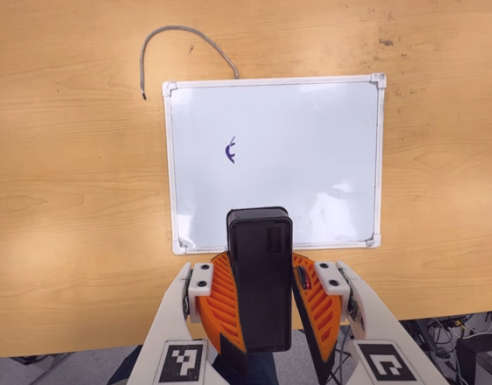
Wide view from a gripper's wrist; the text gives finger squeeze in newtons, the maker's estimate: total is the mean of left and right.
{"total": 10.4, "left": 10.5, "right": 10.3}